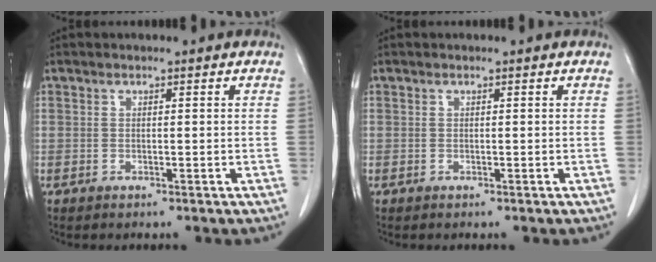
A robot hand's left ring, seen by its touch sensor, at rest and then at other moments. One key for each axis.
{"total": 0.0}